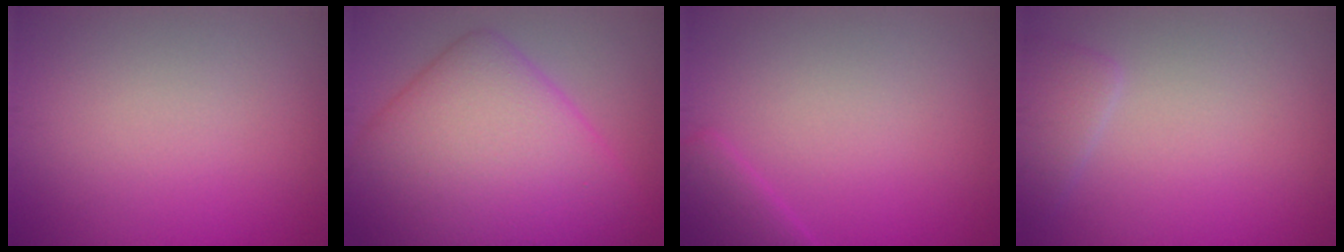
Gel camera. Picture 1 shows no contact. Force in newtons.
{"total": 12.4, "press": 12.4, "slide": 0.2}
{"total": 2.3, "press": 2.3, "slide": 0.2}
{"total": 1.9, "press": 1.9, "slide": 0.2}